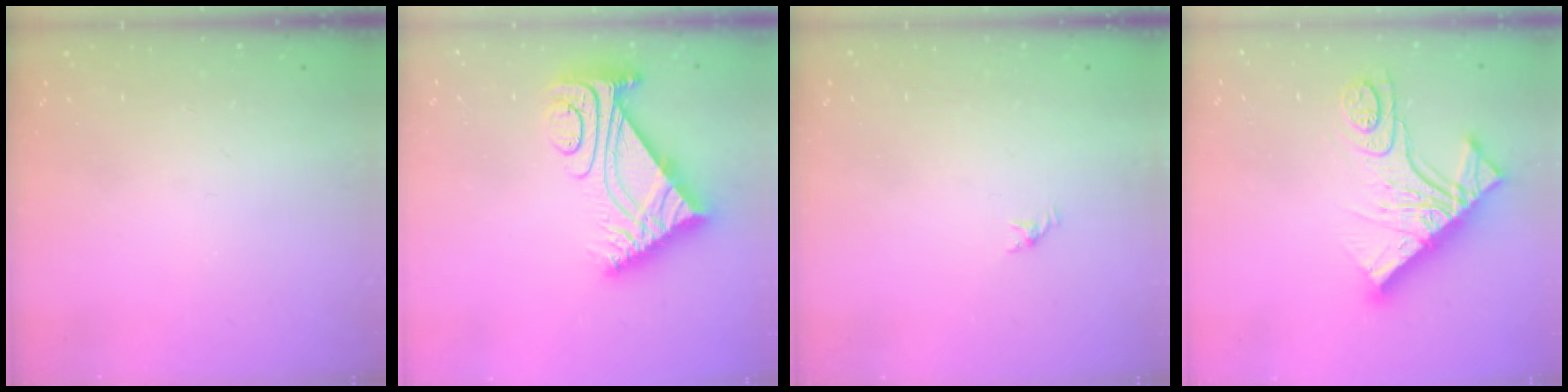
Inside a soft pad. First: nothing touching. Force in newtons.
{"total": 9.6, "press": 9.6, "slide": 0.9}
{"total": 0.5, "press": 0.3, "slide": 0.4}
{"total": 16.4, "press": 16.3, "slide": 1.6}